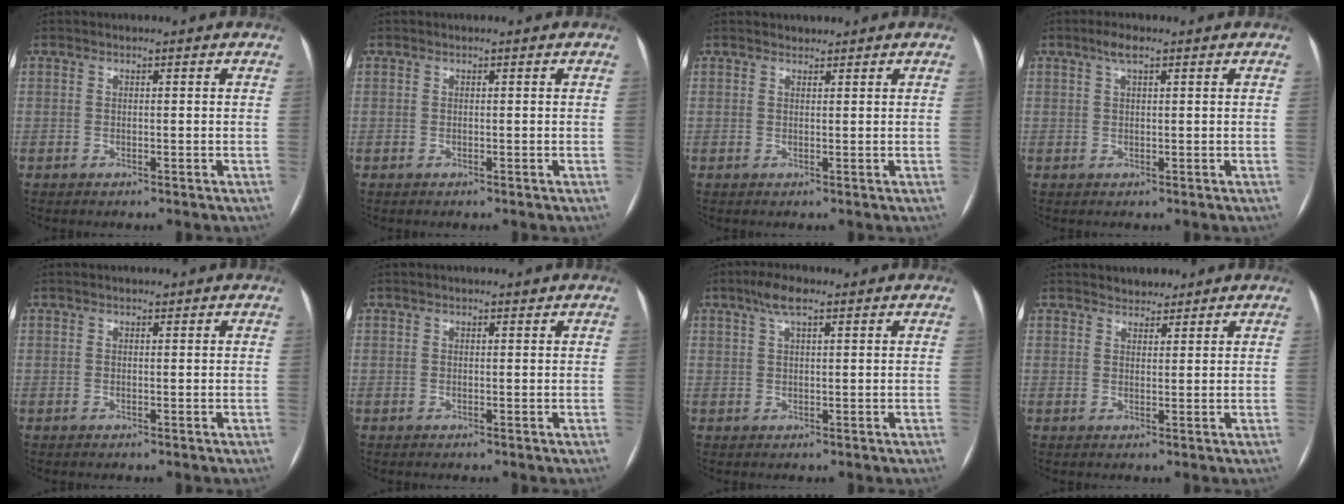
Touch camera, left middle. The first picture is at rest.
{"total": 0.0}
{"total": 1.1, "force": [1.0, 0.4, 0.0], "torque": [-0.006, 0.009, 0.018]}
{"total": 2.2, "force": [1.3, 0.4, 1.7], "torque": [-0.035, 0.009, 0.025]}
{"total": 0.9, "force": [0.7, 0.3, 0.5], "torque": [-0.011, 0.016, 0.010]}
{"total": 1.4, "force": [1.2, 0.3, 0.7], "torque": [-0.013, 0.023, 0.018]}
{"total": 3.7, "force": [2.3, 0.8, 2.8], "torque": [-0.059, 0.013, 0.043]}
{"total": 2.5, "force": [2.2, 1.1, 0.2], "torque": [-0.004, 0.009, 0.034]}